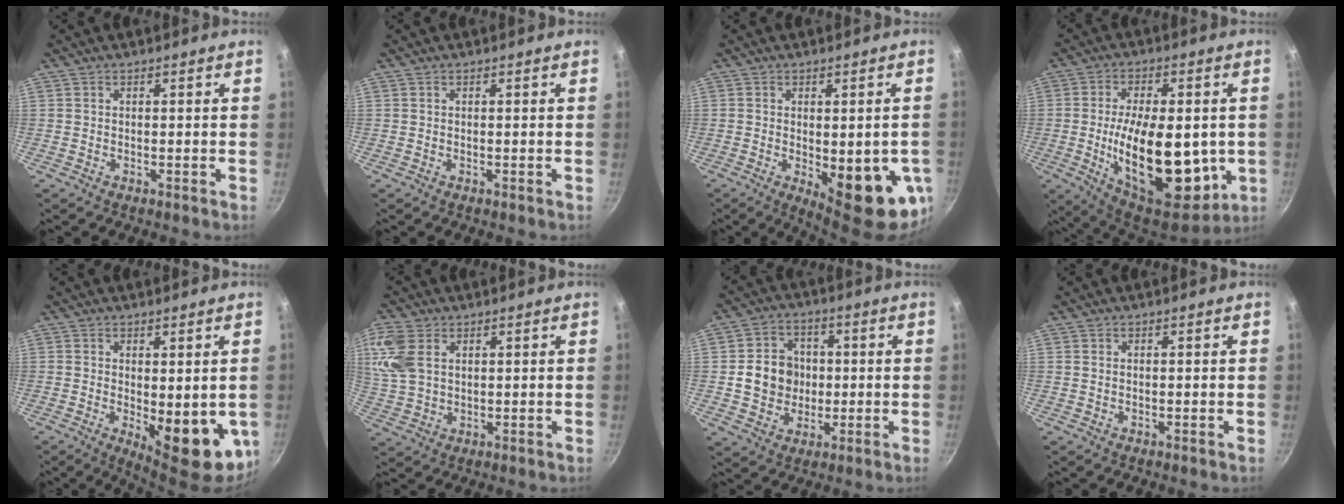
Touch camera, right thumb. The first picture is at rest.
{"total": 0.0}
{"total": 16.5, "force": [-3.7, 6.4, 14.8], "torque": [-0.156, -0.017, -0.034]}
{"total": 24.2, "force": [-2.6, 12.3, 20.7], "torque": [-0.304, -0.010, -0.029]}
{"total": 13.1, "force": [-1.9, 5.6, 11.7], "torque": [-0.129, -0.016, -0.010]}
{"total": 10.0, "force": [3.7, 6.6, 6.4], "torque": [-0.139, -0.001, 0.078]}
{"total": 9.8, "force": [0.1, 8.8, 4.3], "torque": [-0.039, 0.011, 0.001]}
{"total": 0.0}